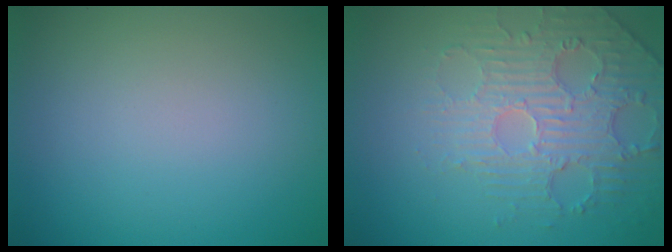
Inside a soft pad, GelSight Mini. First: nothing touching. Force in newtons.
{"total": 4.6, "press": 3.6, "slide": 3.0}